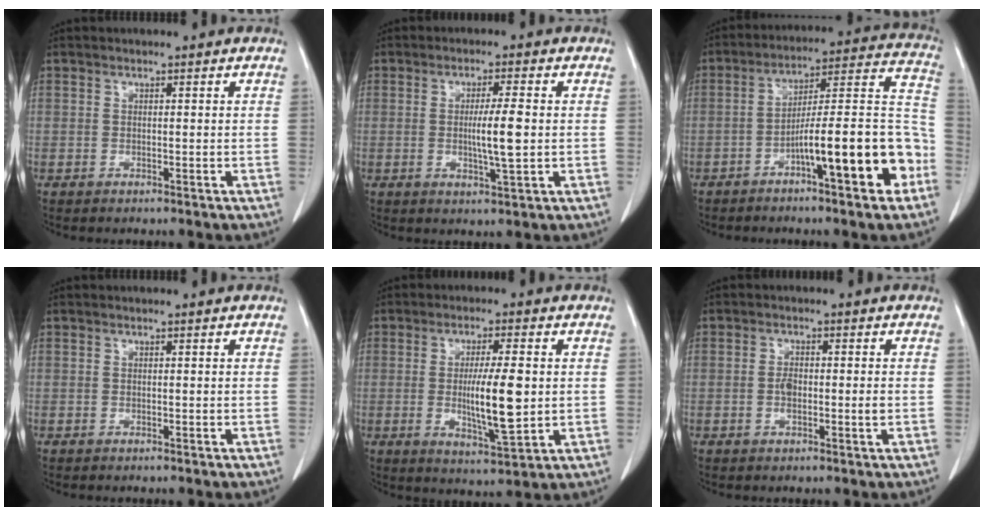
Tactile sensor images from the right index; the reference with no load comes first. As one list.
[{"total": 5.6, "force": [-0.2, 0.1, 5.6], "torque": [-0.097, -0.007, -0.002]}, {"total": 16.5, "force": [-6.8, 2.1, 14.8], "torque": [-0.215, 0.030, -0.104]}, {"total": 0.0}, {"total": 9.3, "force": [-0.1, 1.5, 9.2], "torque": [-0.153, -0.010, 0.001]}, {"total": 3.1, "force": [-0.4, 0.9, 3.0], "torque": [-0.062, 0.000, -0.008]}]